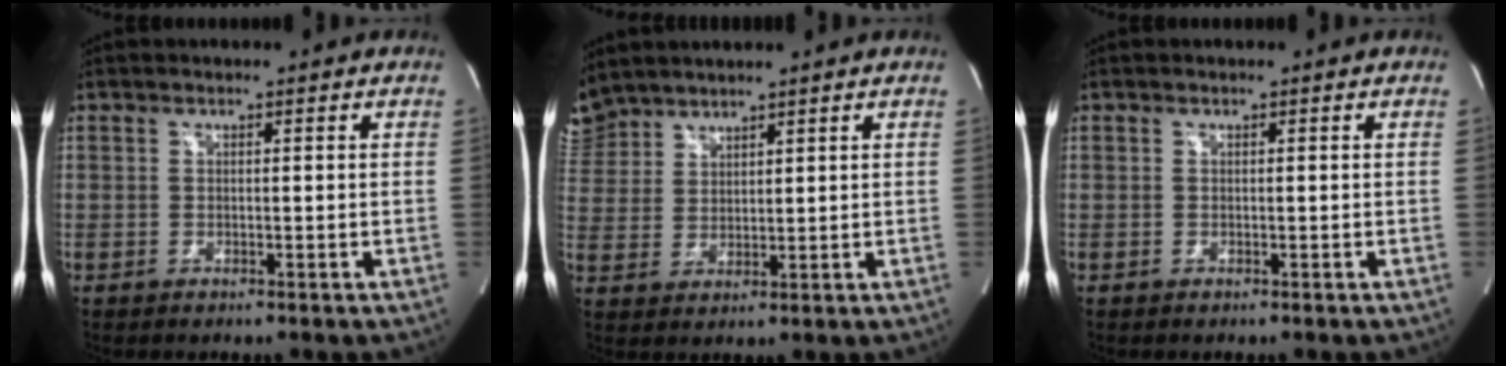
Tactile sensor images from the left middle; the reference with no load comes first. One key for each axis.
{"total": 7.0, "fx": 6.4, "fy": 2.8, "fz": 0.5, "tx": -0.018, "ty": 0.014, "tz": 0.138}
{"total": 0.0}